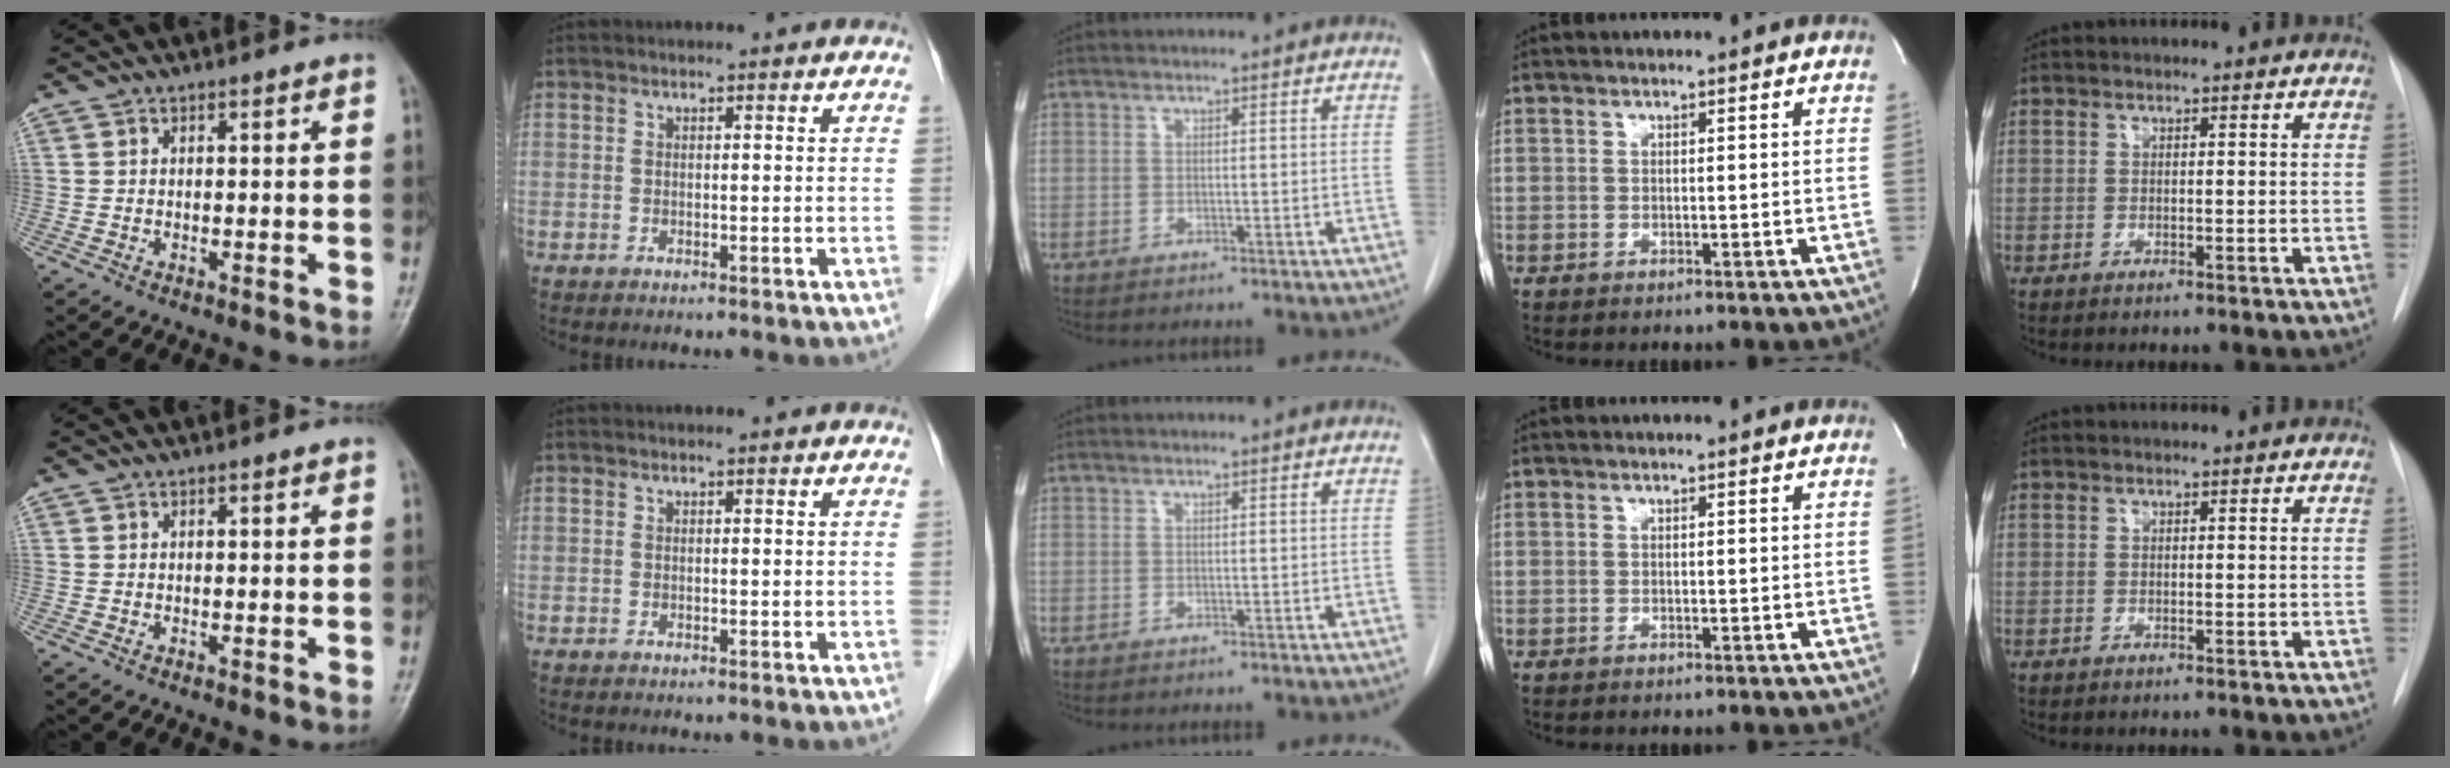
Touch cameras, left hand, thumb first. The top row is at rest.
{}